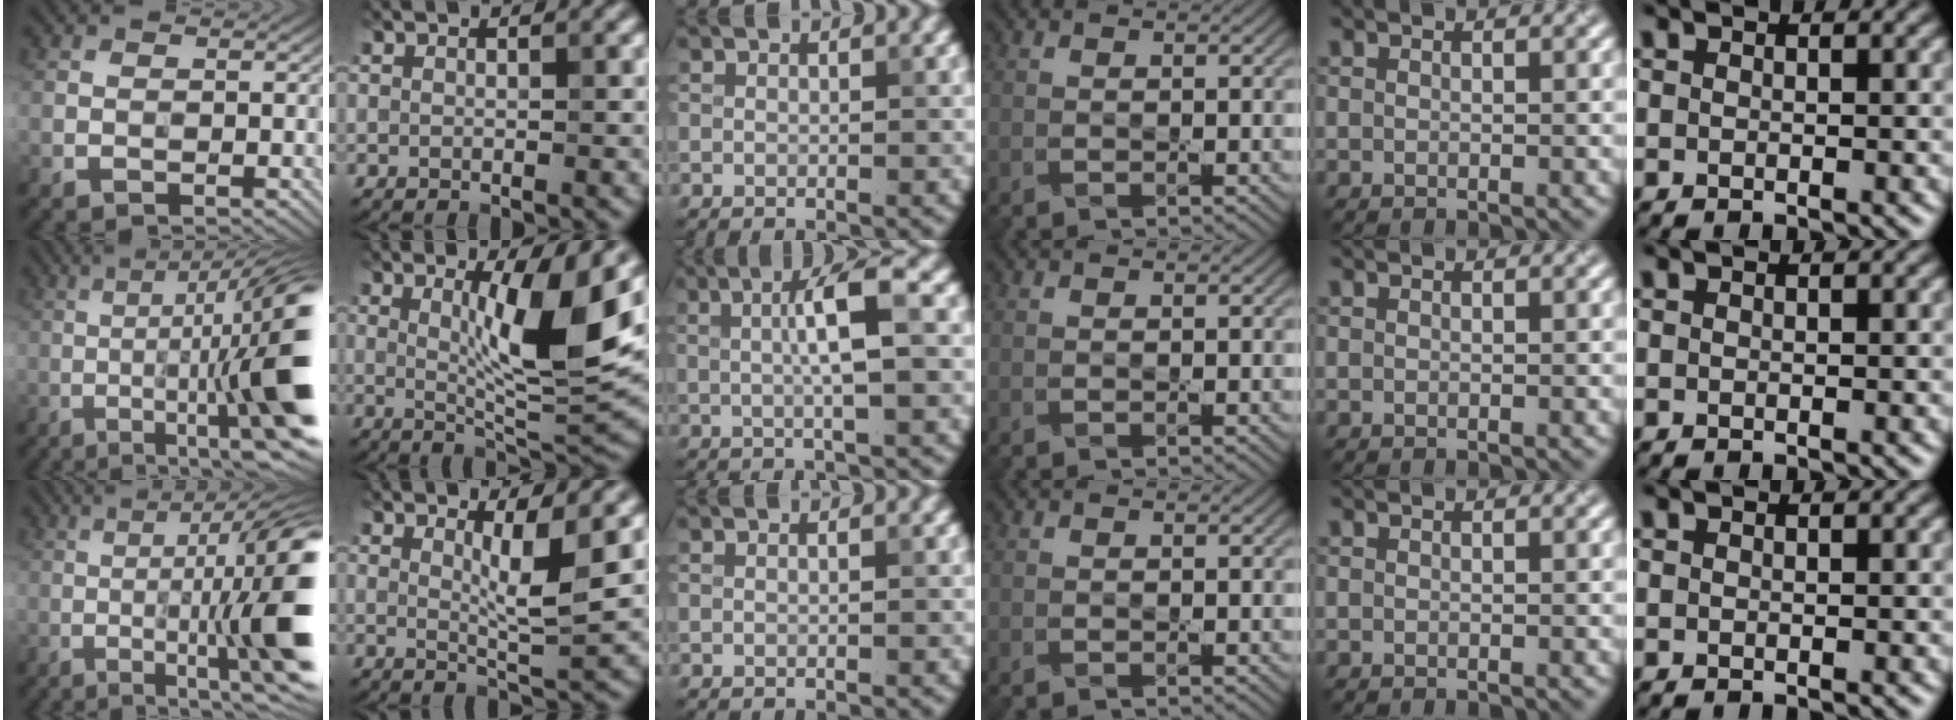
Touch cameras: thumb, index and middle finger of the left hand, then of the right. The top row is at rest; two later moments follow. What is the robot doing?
{"motion": "press", "object": "grip strengthener"}